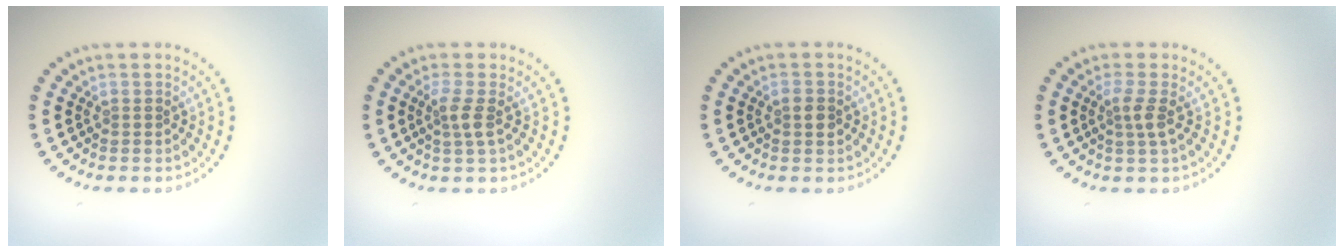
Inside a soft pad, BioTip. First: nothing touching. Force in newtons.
{"total": 1.8, "press": 1.3, "slide": 1.2}
{"total": 1.7, "press": 1.7, "slide": 0.0}
{"total": 1.8, "press": 1.4, "slide": 1.1}